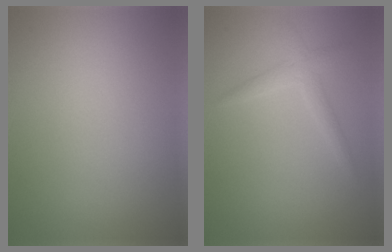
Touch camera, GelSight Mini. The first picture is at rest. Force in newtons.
{"total": 1.7, "press": 1.7, "slide": 0.1}